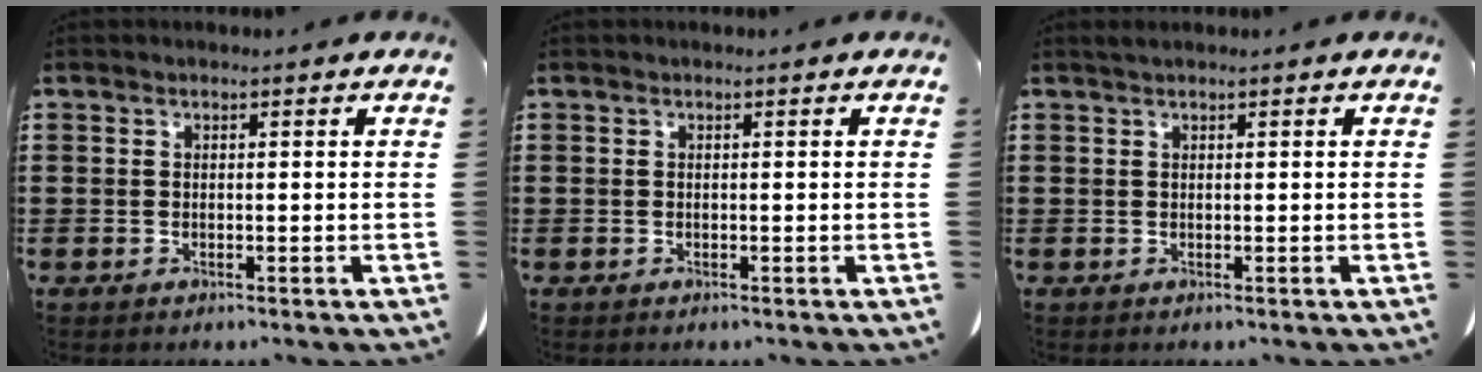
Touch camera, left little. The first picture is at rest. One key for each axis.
{"total": 0.0}
{"total": 0.6, "fx": 0.4, "fy": 0.0, "fz": 0.4, "tx": -0.009, "ty": 0.002, "tz": 0.008}